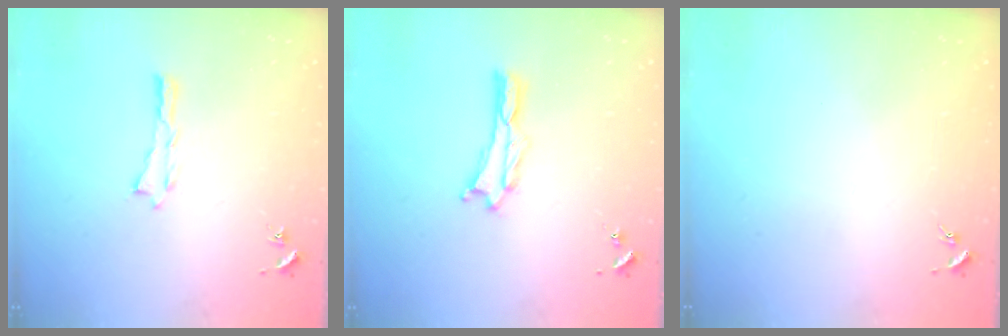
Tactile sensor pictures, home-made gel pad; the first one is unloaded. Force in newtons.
{"total": 0.5, "press": 0.5, "slide": 0.2}
{"total": 0.0}